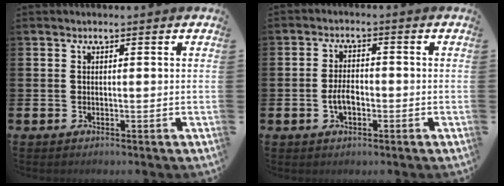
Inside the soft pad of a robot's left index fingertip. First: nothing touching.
{"total": 3.2, "force": [-0.9, 1.8, 2.5], "torque": [-0.033, -0.001, -0.020]}